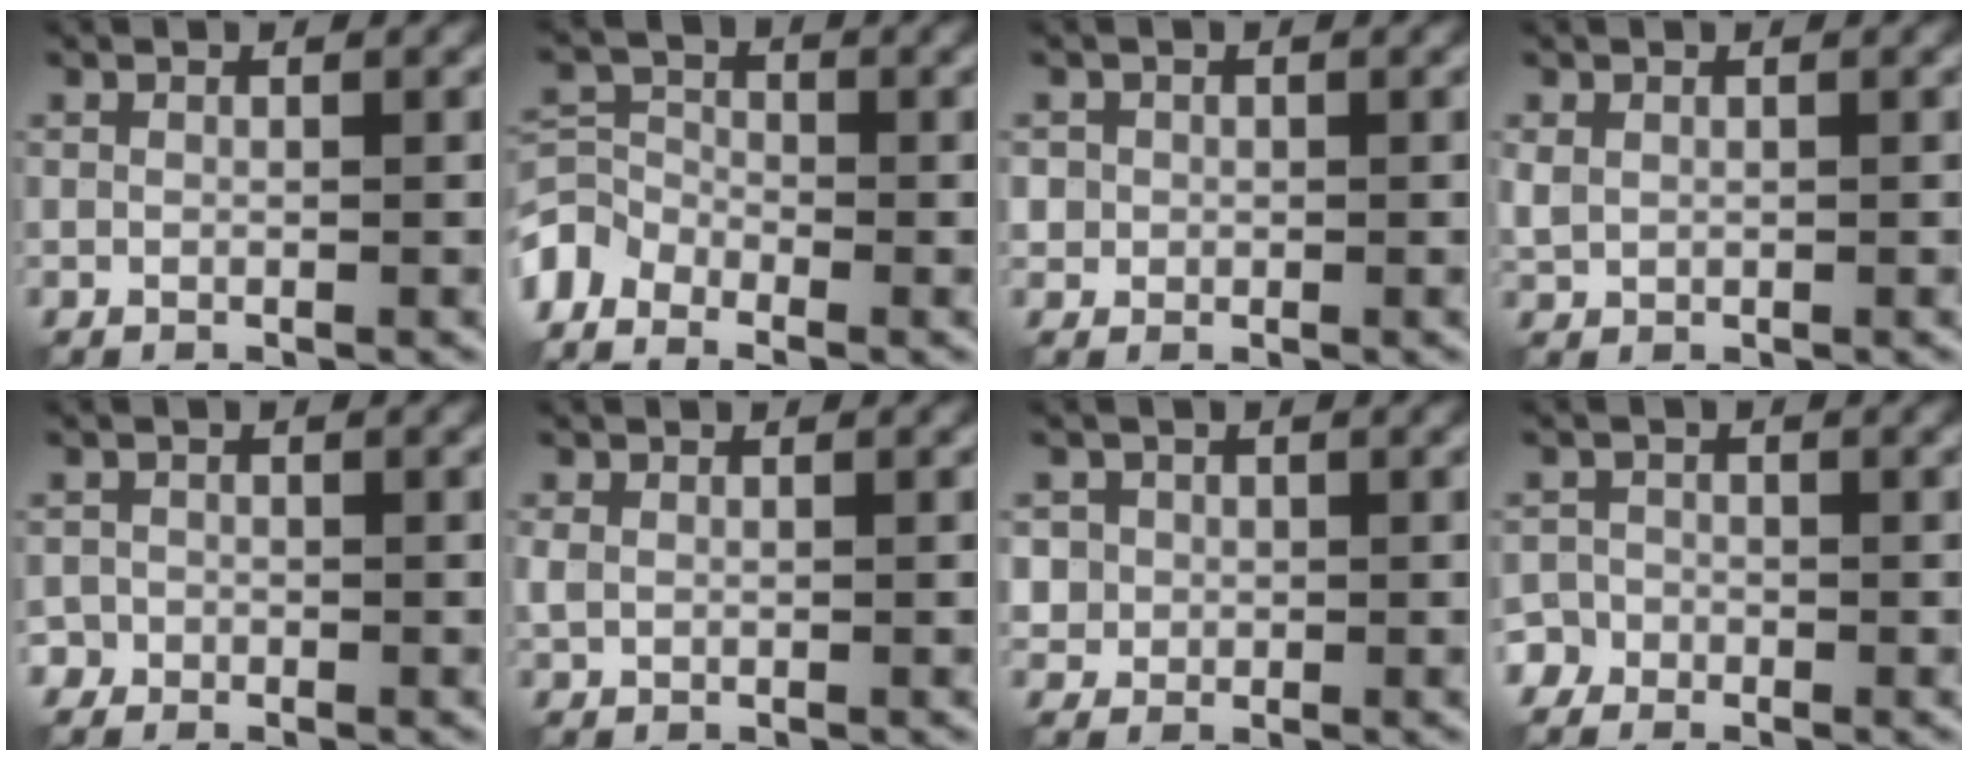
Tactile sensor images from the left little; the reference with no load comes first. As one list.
[{"total": 3.8, "force": [-3.1, 1.9, 1.0], "torque": [-0.021, -0.004, -0.076]}, {"total": 1.1, "force": [0.1, 1.1, 0.0], "torque": [0.010, -0.004, 0.004]}, {"total": 1.2, "force": [0.4, 0.9, 0.6], "torque": [-0.016, 0.001, 0.011]}, {"total": 1.3, "force": [-0.8, 1.0, -0.2], "torque": [0.009, 0.008, -0.014]}, {"total": 1.1, "force": [0.1, 0.9, 0.6], "torque": [-0.015, 0.001, 0.002]}, {"total": 2.5, "force": [0.3, 2.4, 0.4], "torque": [-0.006, 0.005, 0.016]}, {"total": 3.2, "force": [-2.3, 2.1, 0.1], "torque": [0.014, -0.001, -0.046]}]